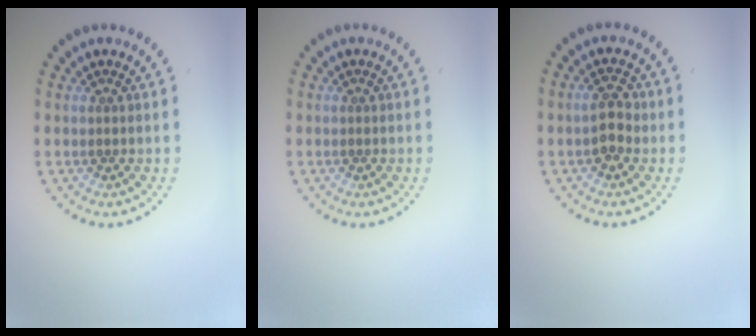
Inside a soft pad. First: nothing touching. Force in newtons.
{"total": 0.0}
{"total": 2.4, "press": 2.4, "slide": 0.2}